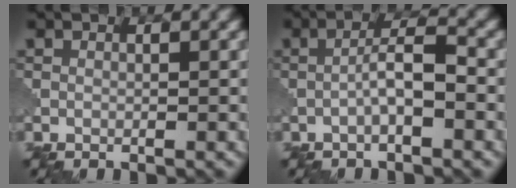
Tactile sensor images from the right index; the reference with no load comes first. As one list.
[{"total": 3.2, "force": [-1.0, 0.6, 3.0], "torque": [-0.054, 0.012, -0.024]}]